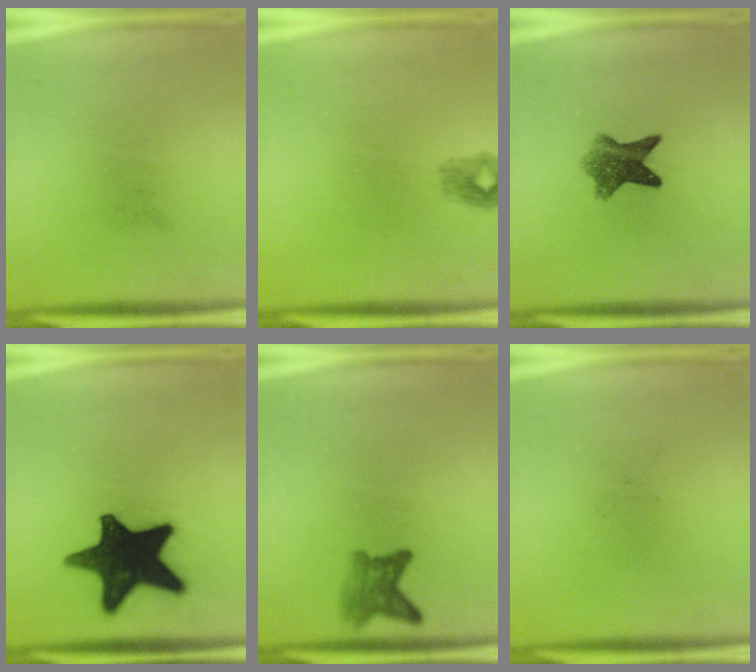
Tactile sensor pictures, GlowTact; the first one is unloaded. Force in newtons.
{"total": 1.5}
{"total": 6.8}
{"total": 19.6}
{"total": 3.5}
{"total": 0.0}